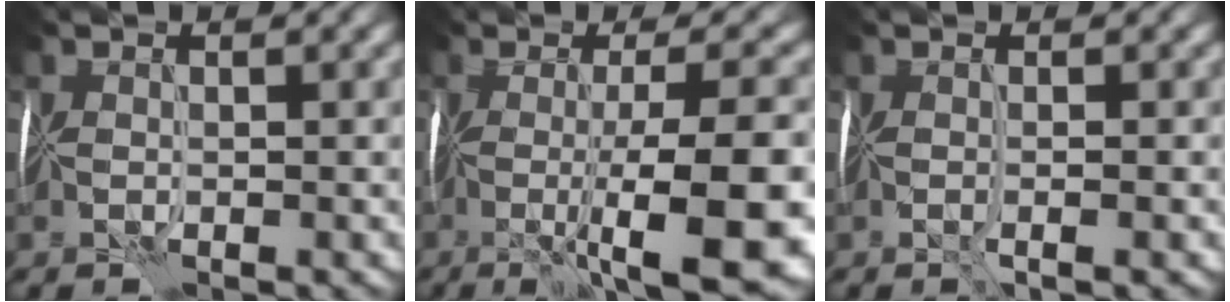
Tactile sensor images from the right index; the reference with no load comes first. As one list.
[{"total": 12.8, "force": [-3.0, 2.9, 12.2], "torque": [-0.170, 0.000, -0.037]}, {"total": 1.4, "force": [0.0, 0.3, 1.4], "torque": [-0.019, 0.000, -0.001]}]